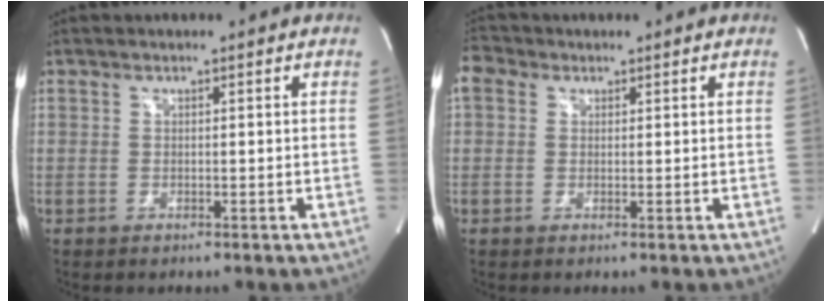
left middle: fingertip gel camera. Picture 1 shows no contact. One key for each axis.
{"total": 3.7, "fx": 1.6, "fy": 2.9, "fz": 1.5, "tx": -0.039, "ty": 0.025, "tz": 0.031}